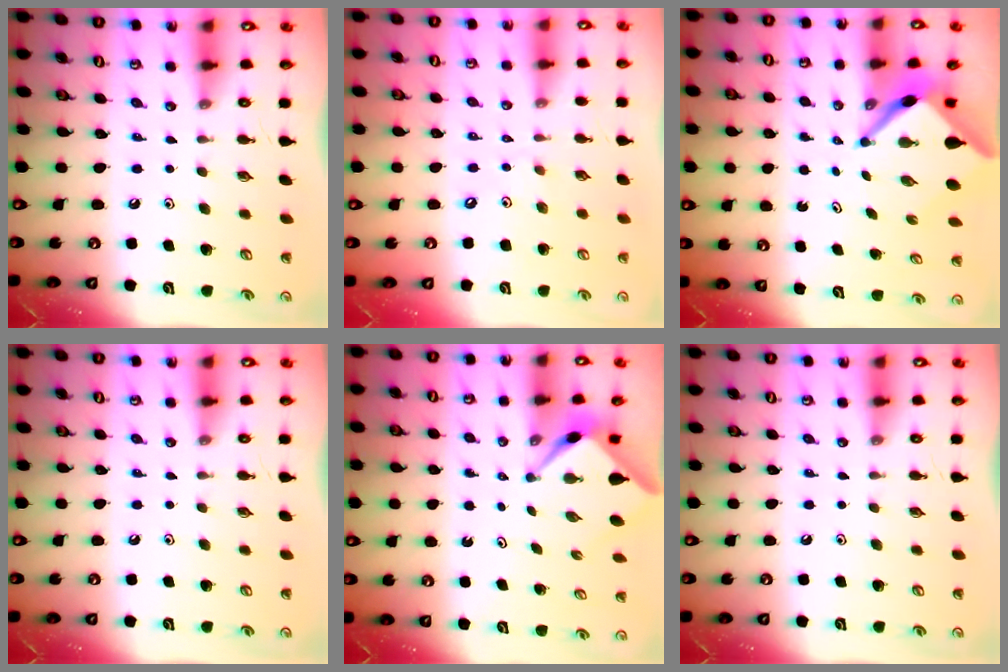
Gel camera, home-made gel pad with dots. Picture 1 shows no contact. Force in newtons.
{"total": 2.5, "press": 2.5, "slide": 0.5}
{"total": 5.3, "press": 5.3, "slide": 0.6}
{"total": 0.0}
{"total": 2.5, "press": 2.5, "slide": 0.3}
{"total": 0.0}